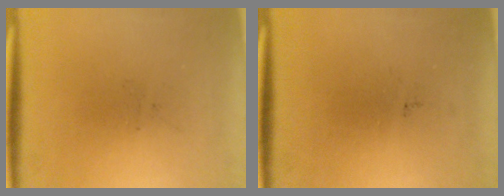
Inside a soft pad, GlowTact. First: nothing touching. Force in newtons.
{"total": 0.0}